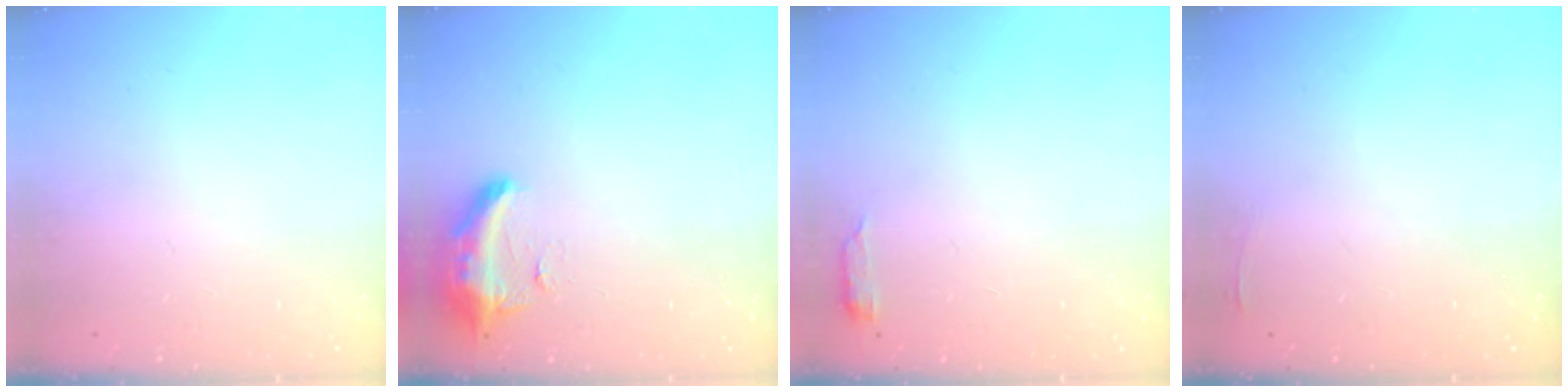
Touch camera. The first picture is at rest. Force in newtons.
{"total": 15.9, "press": 11.4, "slide": 11.1}
{"total": 2.6, "press": 2.6, "slide": 0.5}
{"total": 3.3, "press": 2.7, "slide": 1.8}